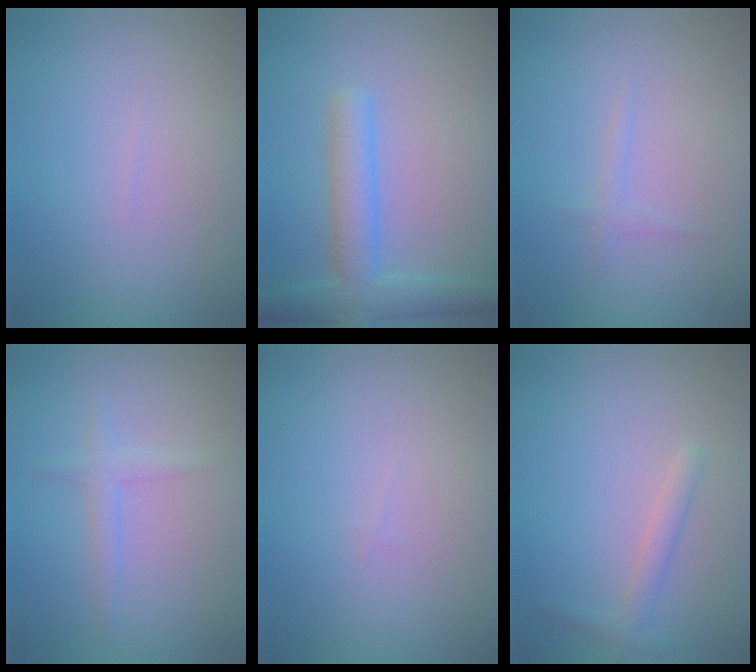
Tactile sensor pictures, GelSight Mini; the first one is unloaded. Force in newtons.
{"total": 4.6, "press": 4.6, "slide": 0.2}
{"total": 0.8, "press": 0.8, "slide": 0.1}
{"total": 1.4, "press": 1.4, "slide": 0.0}
{"total": 0.0}
{"total": 1.5, "press": 1.5, "slide": 0.1}